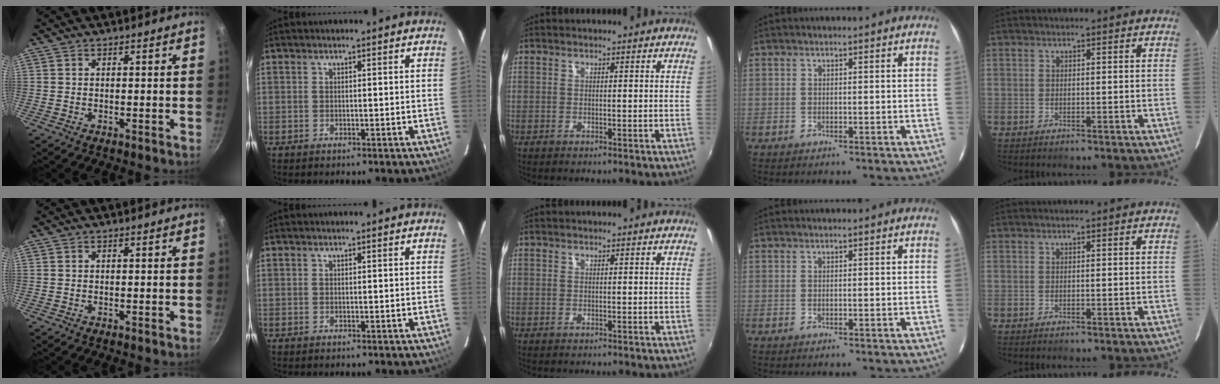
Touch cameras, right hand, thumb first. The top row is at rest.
{}